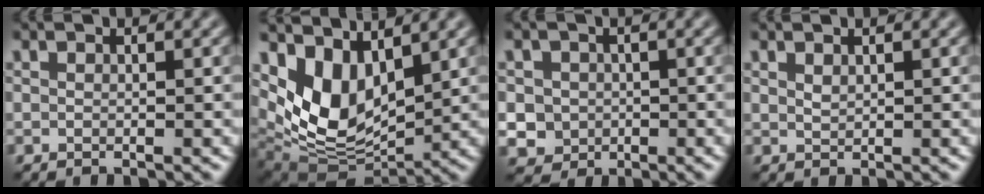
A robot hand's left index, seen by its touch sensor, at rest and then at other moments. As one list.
[{"total": 7.6, "force": [3.1, 4.3, 5.4], "torque": [-0.120, -0.022, 0.057]}, {"total": 3.5, "force": [0.0, 3.3, 1.0], "torque": [-0.013, 0.005, -0.003]}, {"total": 0.7, "force": [0.5, 0.3, 0.4], "torque": [-0.013, 0.000, 0.010]}]